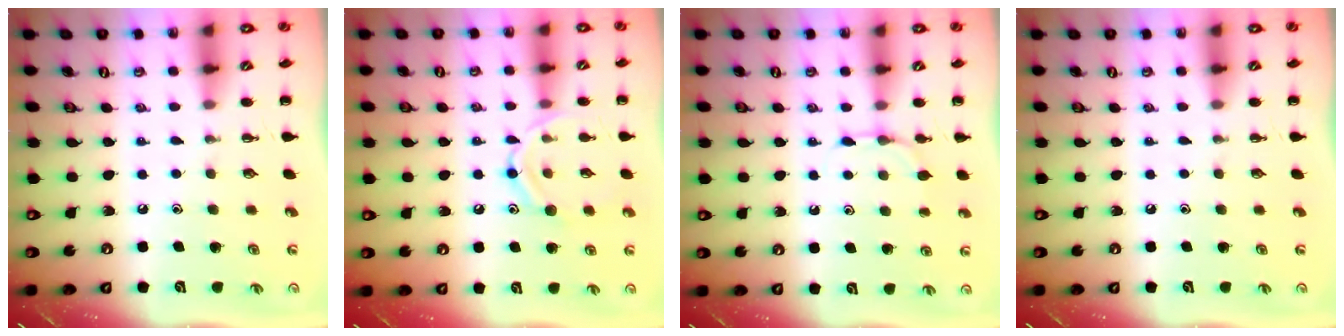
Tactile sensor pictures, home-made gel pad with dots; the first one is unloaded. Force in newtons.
{"total": 11.9, "press": 11.9, "slide": 0.8}
{"total": 4.9, "press": 4.6, "slide": 1.5}
{"total": 0.0}